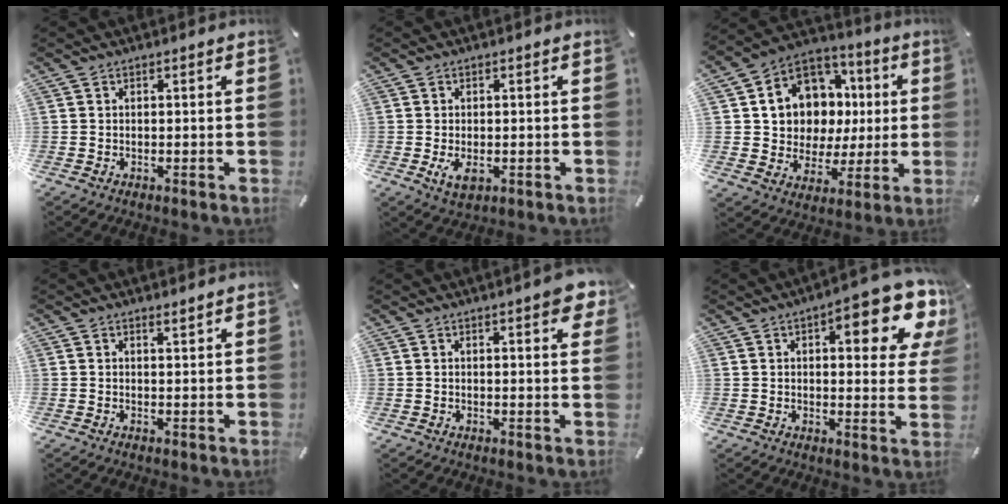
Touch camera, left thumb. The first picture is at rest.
{"total": 3.4, "force": [-0.8, 2.1, 2.5], "torque": [-0.056, -0.008, -0.018]}
{"total": 11.7, "force": [2.3, 10.9, 3.8], "torque": [-0.069, -0.026, 0.058]}
{"total": 1.1, "force": [1.0, 0.1, 0.5], "torque": [-0.010, -0.001, 0.018]}
{"total": 4.1, "force": [2.2, 1.0, 3.3], "torque": [-0.045, -0.009, 0.033]}
{"total": 14.8, "force": [7.1, 5.5, 11.8], "torque": [-0.139, -0.043, 0.110]}